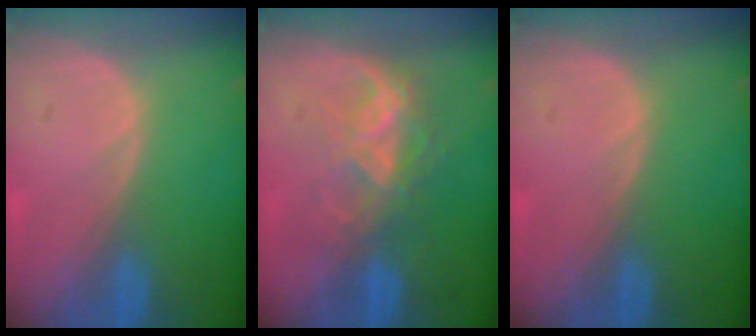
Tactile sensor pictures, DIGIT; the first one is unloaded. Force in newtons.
{"total": 6.8, "press": 6.0, "slide": 3.3}
{"total": 0.0}